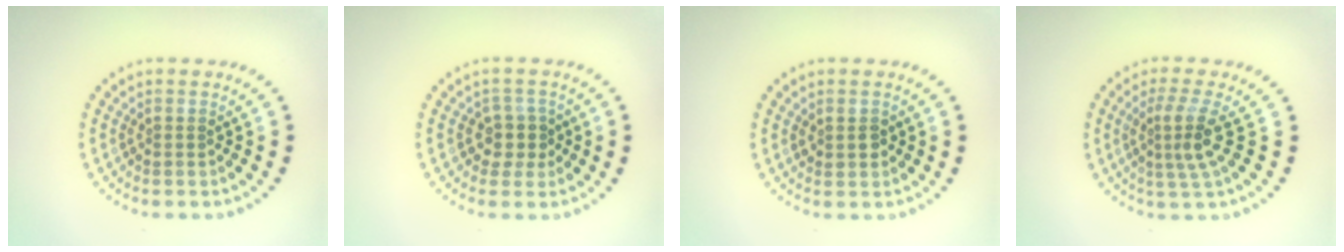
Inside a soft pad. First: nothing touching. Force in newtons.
{"total": 2.4, "press": 2.0, "slide": 1.3}
{"total": 1.4, "press": 1.3, "slide": 0.2}
{"total": 3.2, "press": 2.2, "slide": 2.3}